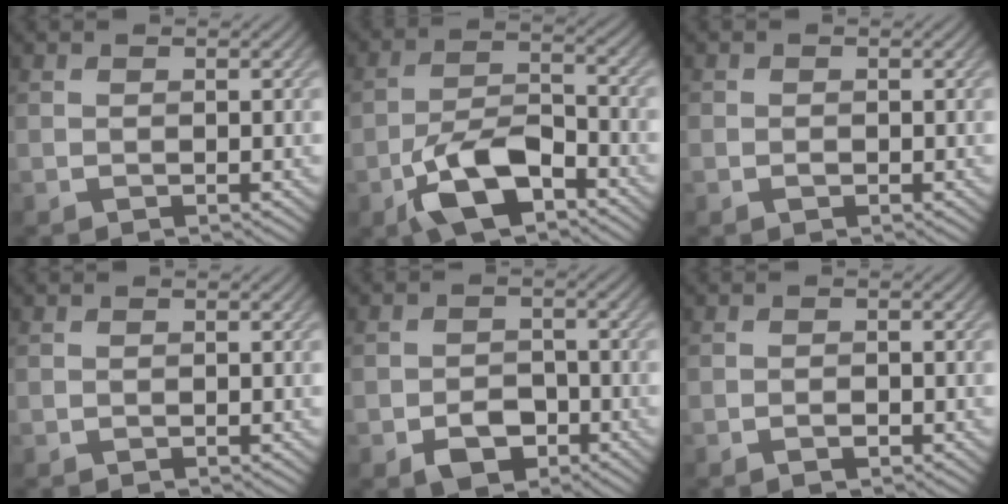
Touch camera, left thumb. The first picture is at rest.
{"total": 9.6, "force": [-5.3, 4.2, 6.8], "torque": [-0.130, 0.004, -0.110]}
{"total": 0.9, "force": [-0.3, 0.7, 0.4], "torque": [-0.006, -0.003, -0.009]}
{"total": 0.0}
{"total": 4.4, "force": [-2.3, 2.9, 2.4], "torque": [-0.039, -0.004, -0.045]}
{"total": 1.2, "force": [-0.7, 0.4, 0.8], "torque": [-0.014, 0.000, -0.014]}